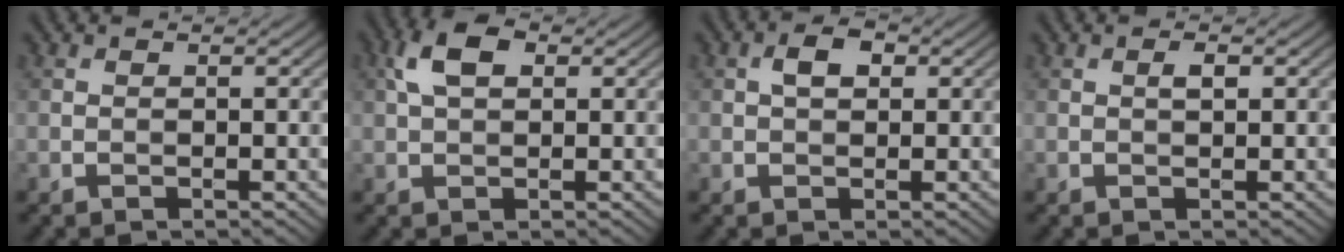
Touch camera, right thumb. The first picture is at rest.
{"total": 4.6, "force": [1.5, 2.6, 3.6], "torque": [-0.082, 0.011, 0.023]}
{"total": 2.8, "force": [0.7, 1.7, 2.1], "torque": [-0.037, 0.006, 0.009]}
{"total": 1.1, "force": [0.2, 0.4, 1.0], "torque": [-0.021, 0.001, 0.004]}